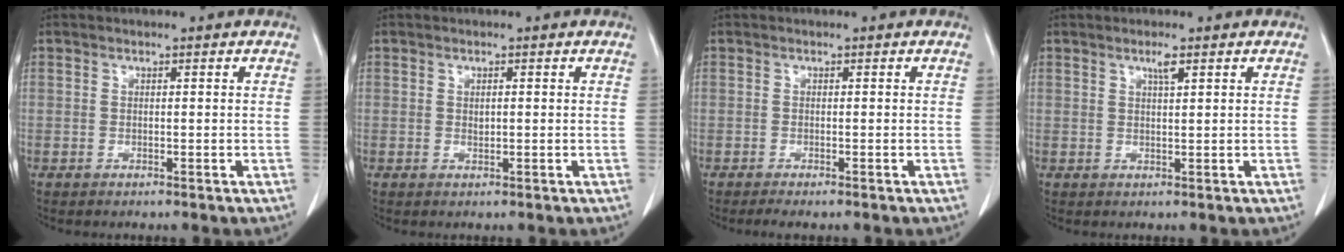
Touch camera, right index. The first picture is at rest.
{"total": 1.0, "force": [0.2, 0.5, 0.9], "torque": [-0.016, -0.002, 0.005]}
{"total": 2.0, "force": [-1.6, 0.0, 1.2], "torque": [-0.015, -0.005, -0.022]}
{"total": 1.7, "force": [1.0, 0.0, 1.4], "torque": [-0.025, -0.001, 0.018]}